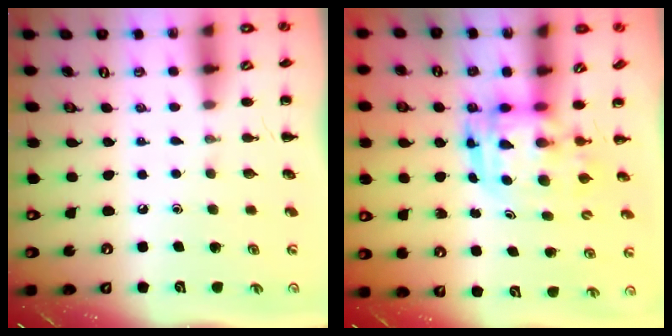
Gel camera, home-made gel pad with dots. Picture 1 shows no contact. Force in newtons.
{"total": 3.6, "press": 3.5, "slide": 0.7}